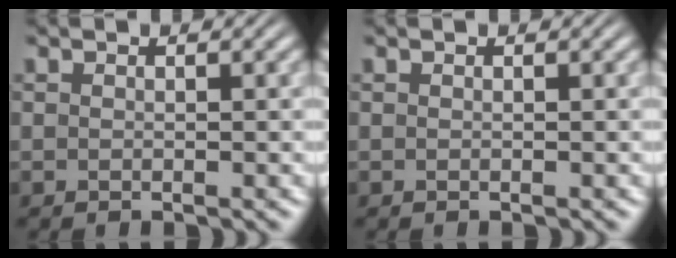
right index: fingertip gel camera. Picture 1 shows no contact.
{"total": 0.0}